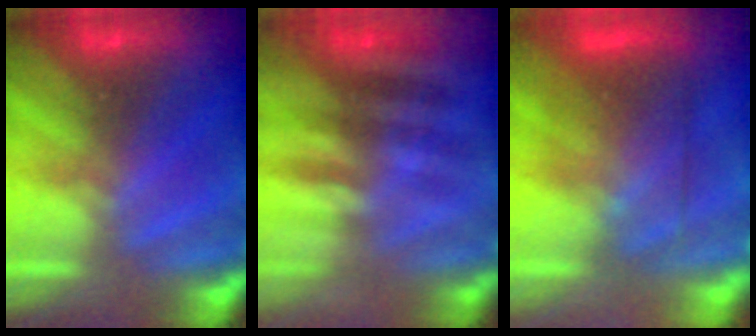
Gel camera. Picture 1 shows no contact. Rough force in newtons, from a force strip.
{"total": 2.4}
{"total": 3.5}